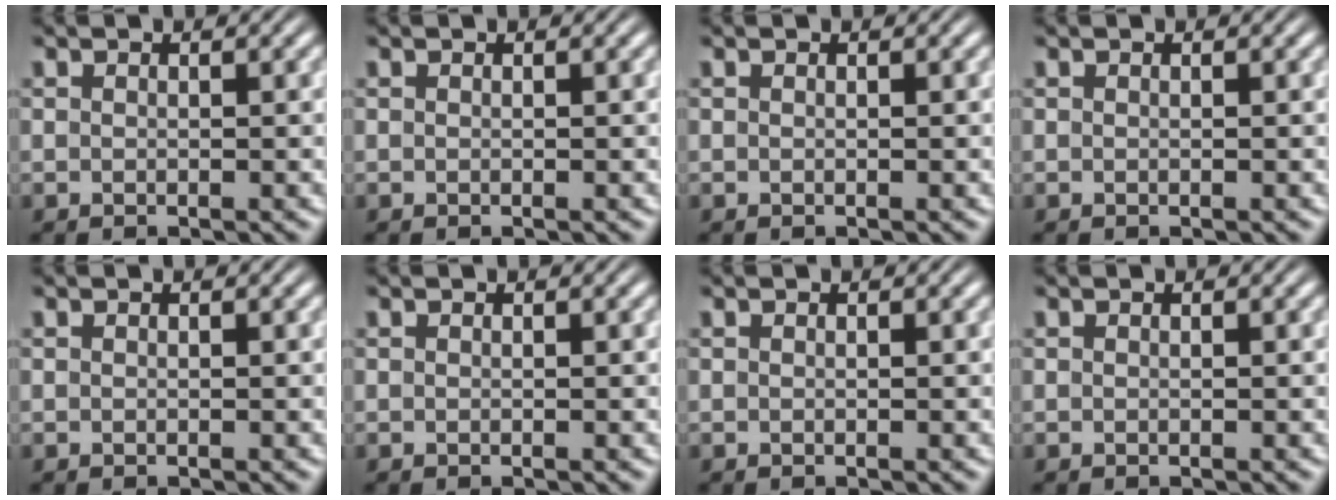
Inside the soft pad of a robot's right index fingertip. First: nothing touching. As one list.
[{"total": 0.0}, {"total": 0.0}, {"total": 0.0}, {"total": 0.0}, {"total": 0.0}, {"total": 0.0}, {"total": 0.0}]